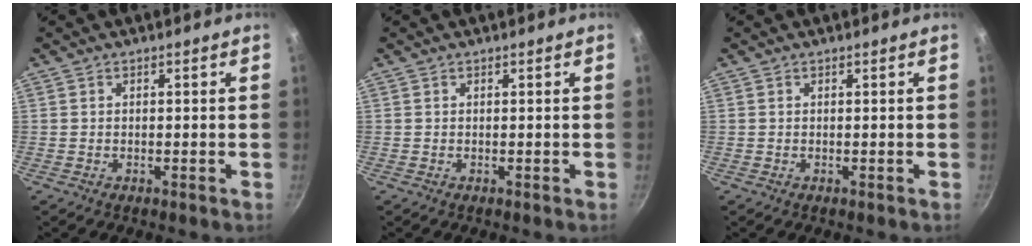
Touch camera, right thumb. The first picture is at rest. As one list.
[{"total": 0.0}, {"total": 0.0}]